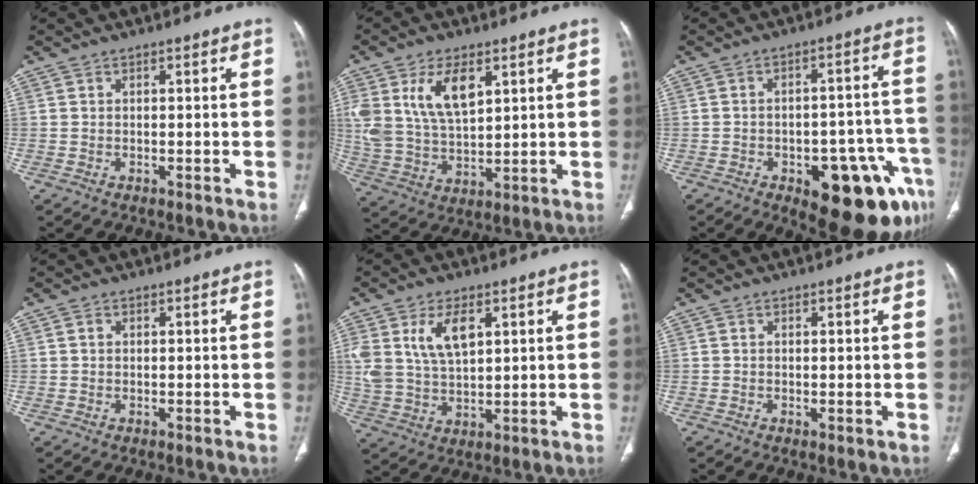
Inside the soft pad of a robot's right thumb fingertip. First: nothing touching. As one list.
[{"total": 12.6, "force": [5.2, 6.7, 9.3], "torque": [-0.174, -0.018, 0.110]}, {"total": 18.1, "force": [-8.4, 7.8, 14.0], "torque": [-0.121, 0.046, -0.094]}, {"total": 0.7, "force": [0.2, 0.6, 0.3], "torque": [-0.004, 0.001, 0.003]}, {"total": 10.1, "force": [3.9, 5.4, 7.6], "torque": [-0.145, -0.010, 0.082]}, {"total": 0.5, "force": [-0.1, 0.1, 0.5], "torque": [-0.014, -0.005, 0.001]}]